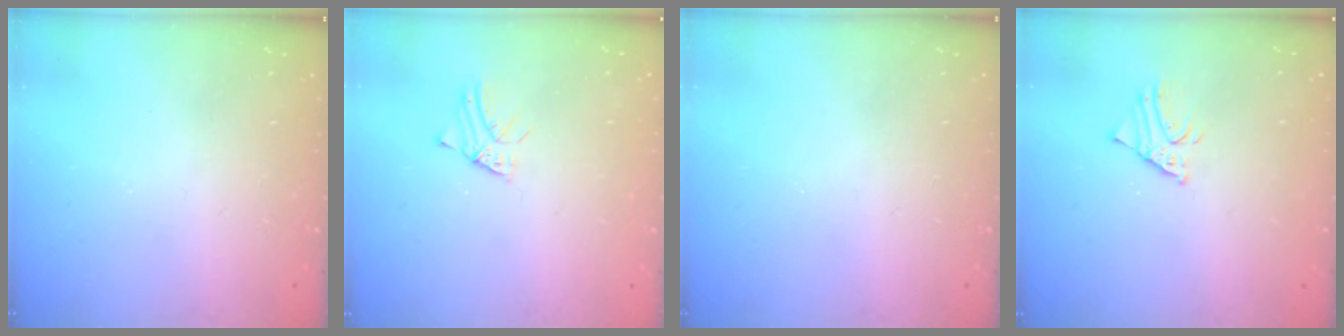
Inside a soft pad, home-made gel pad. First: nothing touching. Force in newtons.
{"total": 1.5, "press": 1.4, "slide": 0.1}
{"total": 0.0}
{"total": 1.9, "press": 1.9, "slide": 0.1}